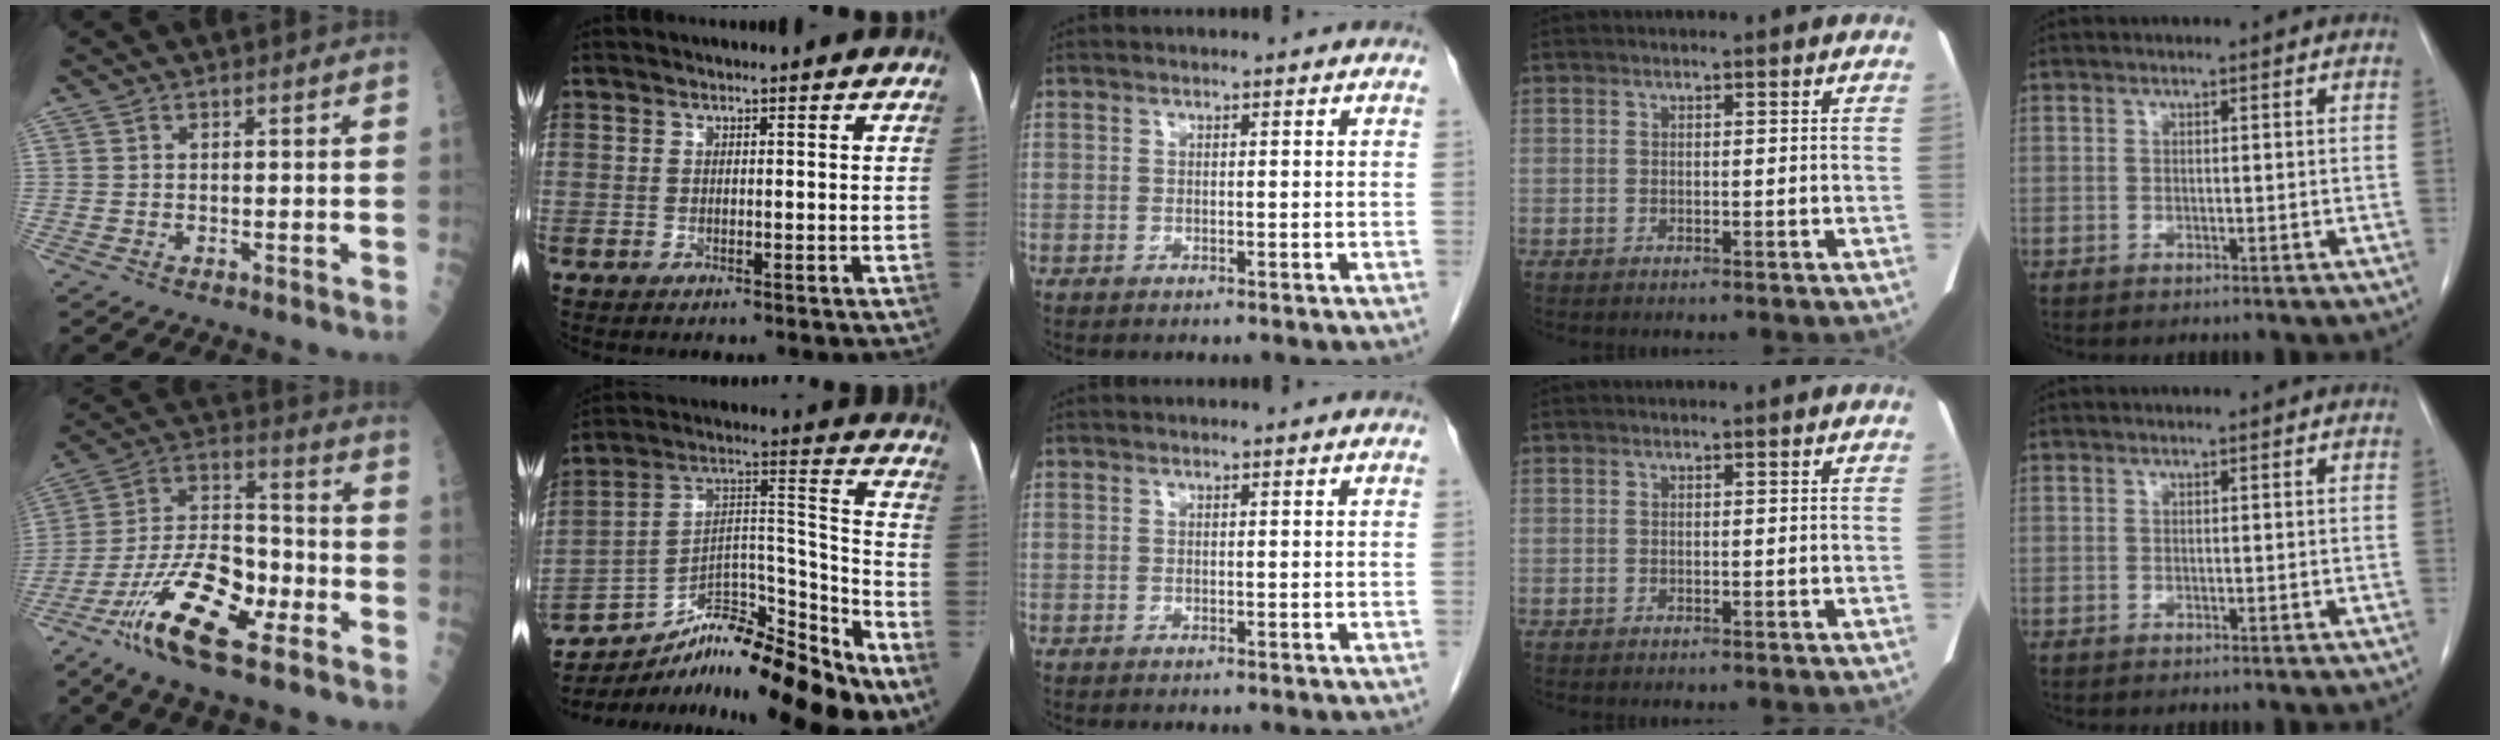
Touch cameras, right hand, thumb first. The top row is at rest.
{"thumb": {"total": 20.0, "force": [-9.9, 7.1, 15.9], "torque": [-0.301, 0.048, -0.181]}, "index": {"total": 20.7, "force": [-14.4, 4.7, 14.1], "torque": [-0.191, 0.055, -0.222]}}